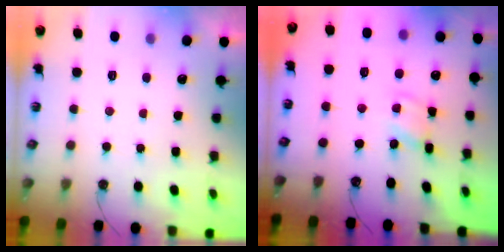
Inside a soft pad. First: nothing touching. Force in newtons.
{"total": 2.8, "press": 2.8, "slide": 0.1}